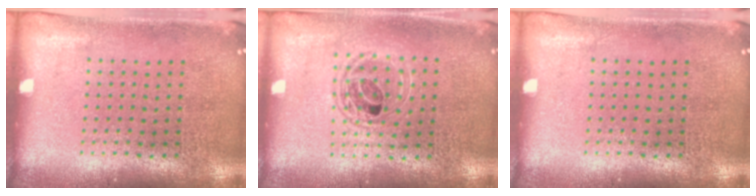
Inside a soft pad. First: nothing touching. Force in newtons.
{"total": 1.4, "press": 1.3, "slide": 0.7}
{"total": 0.0}